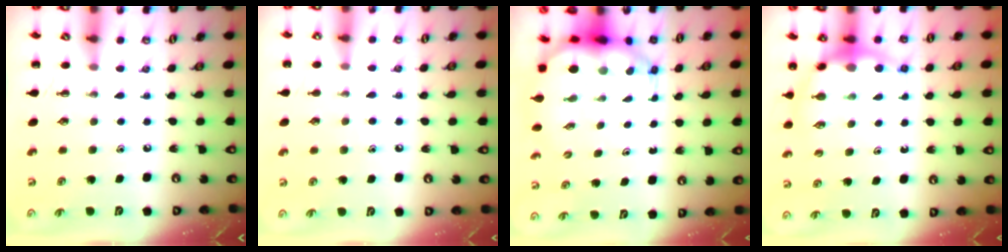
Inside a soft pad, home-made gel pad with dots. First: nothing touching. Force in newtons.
{"total": 5.1, "press": 4.9, "slide": 1.4}
{"total": 7.0, "press": 6.8, "slide": 1.9}
{"total": 7.2, "press": 7.1, "slide": 1.2}